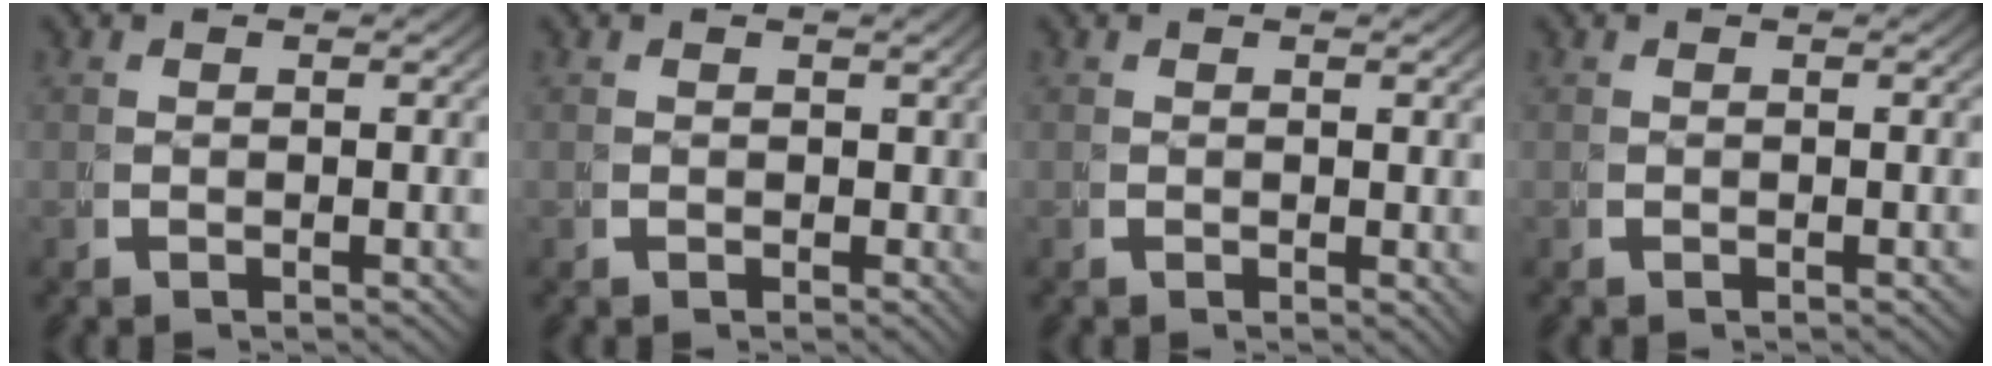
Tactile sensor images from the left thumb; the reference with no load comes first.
{"total": 1.0, "force": [0.2, 0.9, 0.3], "torque": [0.002, -0.007, 0.007]}
{"total": 0.8, "force": [0.3, 0.4, 0.5], "torque": [-0.003, -0.005, 0.007]}
{"total": 0.0}